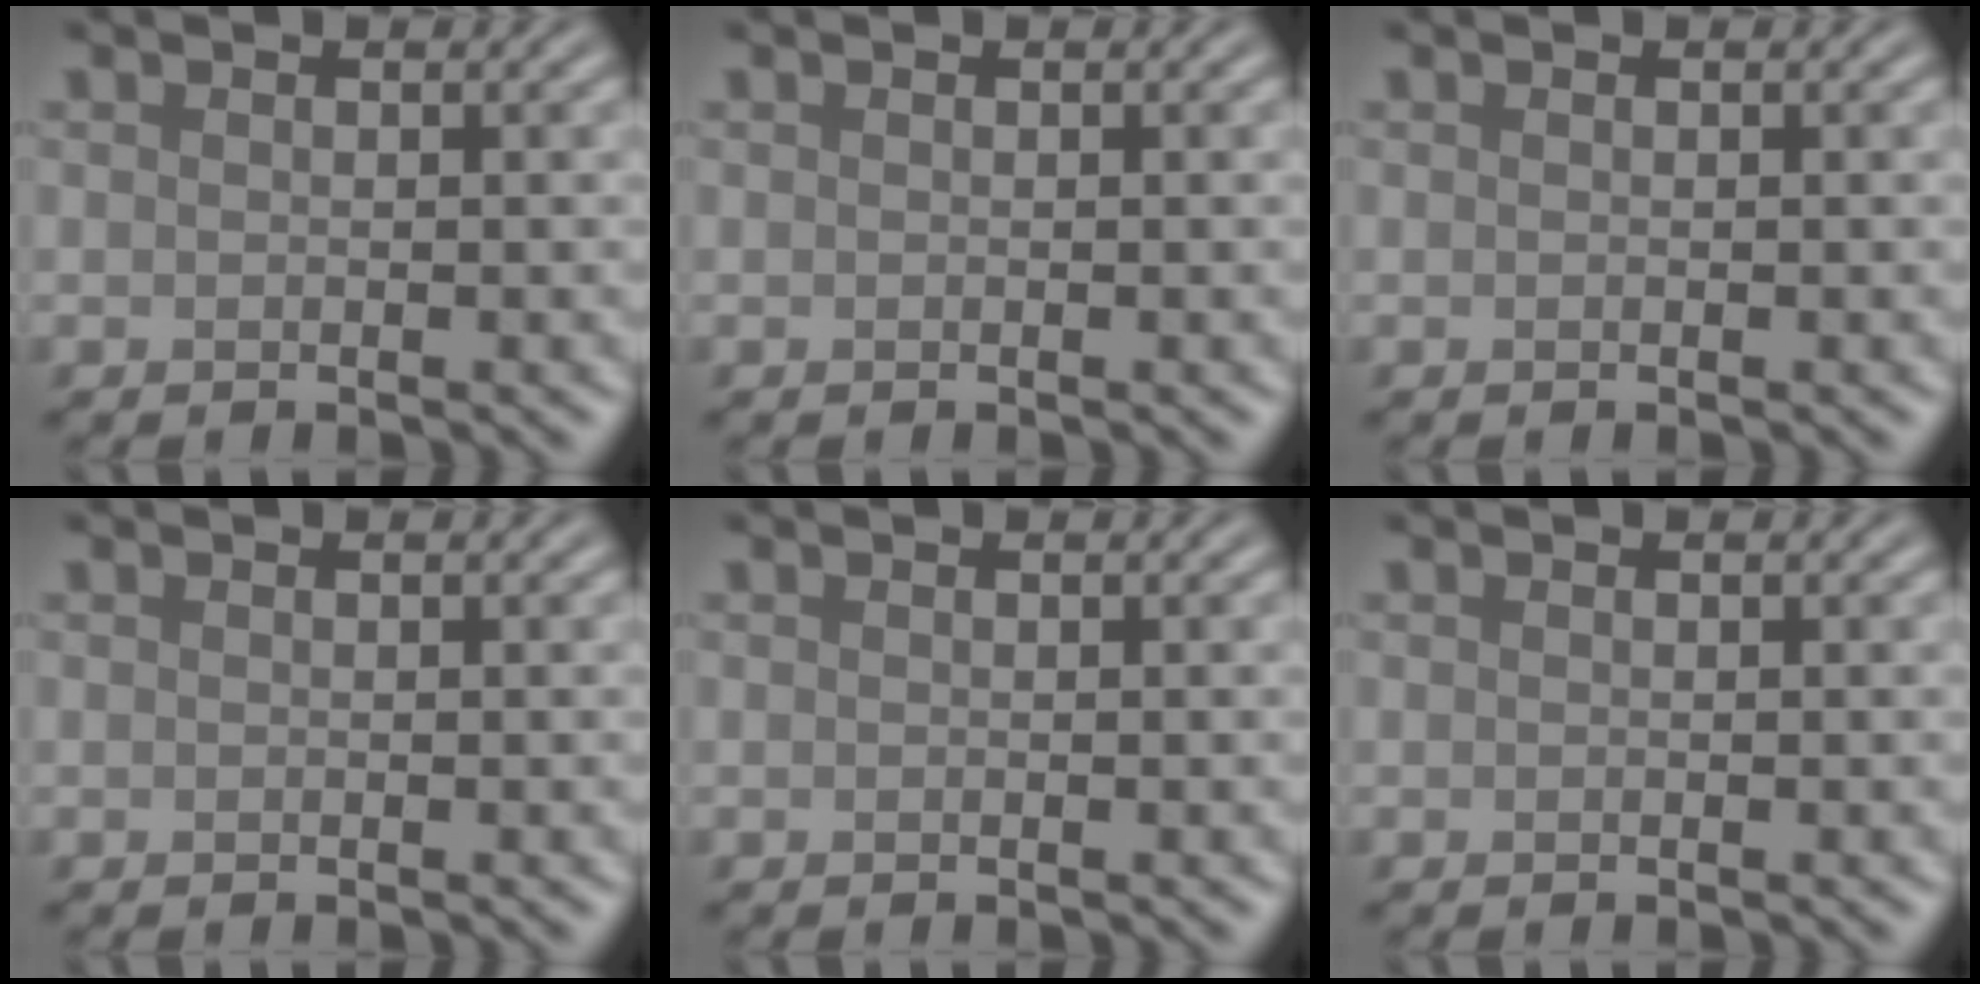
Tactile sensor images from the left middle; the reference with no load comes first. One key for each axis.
{"total": 0.0}
{"total": 0.0}
{"total": 0.0}
{"total": 0.0}
{"total": 0.0}